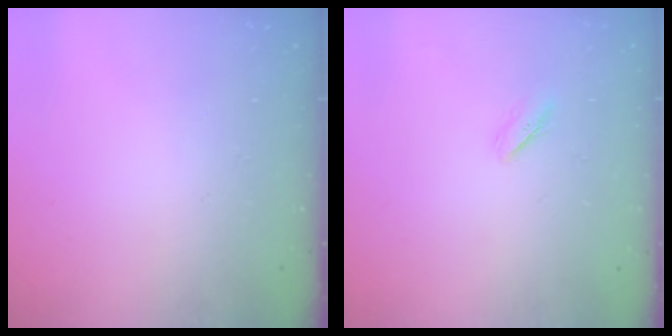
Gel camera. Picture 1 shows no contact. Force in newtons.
{"total": 2.4, "press": 2.2, "slide": 0.9}